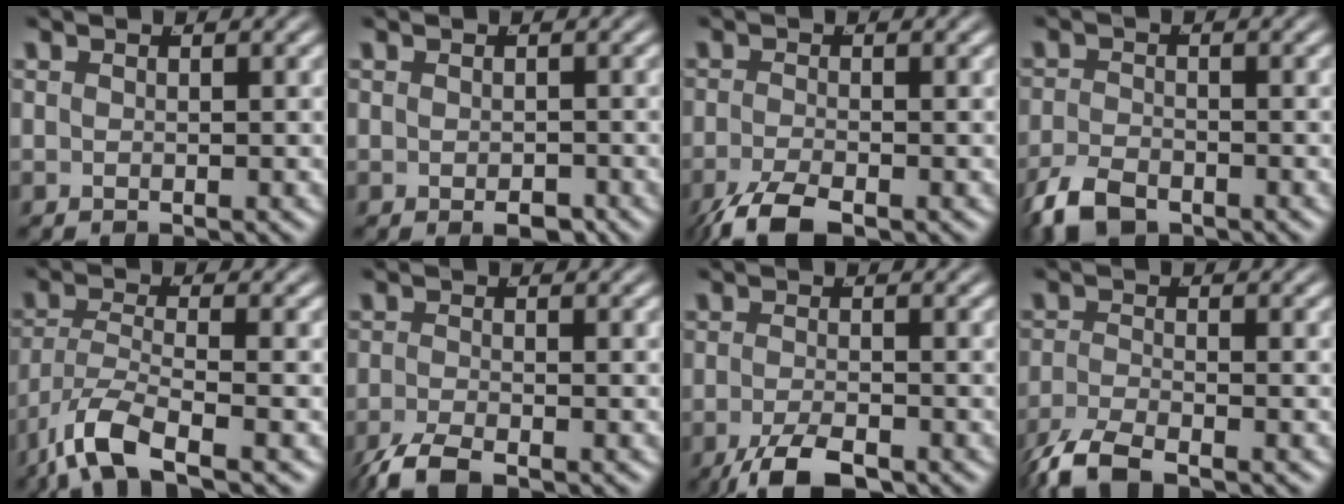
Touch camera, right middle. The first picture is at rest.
{"total": 1.5, "force": [-1.1, 0.6, 0.9], "torque": [-0.011, -0.011, -0.011]}
{"total": 4.0, "force": [-3.2, 1.2, 2.2], "torque": [-0.053, -0.022, -0.042]}
{"total": 3.8, "force": [-3.0, 1.6, 1.8], "torque": [-0.040, -0.017, -0.045]}
{"total": 4.9, "force": [-2.7, 1.7, 3.7], "torque": [-0.090, -0.036, -0.030]}
{"total": 3.2, "force": [-2.7, 0.9, 1.6], "torque": [-0.039, -0.018, -0.038]}
{"total": 4.4, "force": [-3.5, 1.2, 2.4], "torque": [-0.049, -0.017, -0.051]}
{"total": 3.9, "force": [-3.2, 1.0, 2.0], "torque": [-0.047, -0.016, -0.045]}